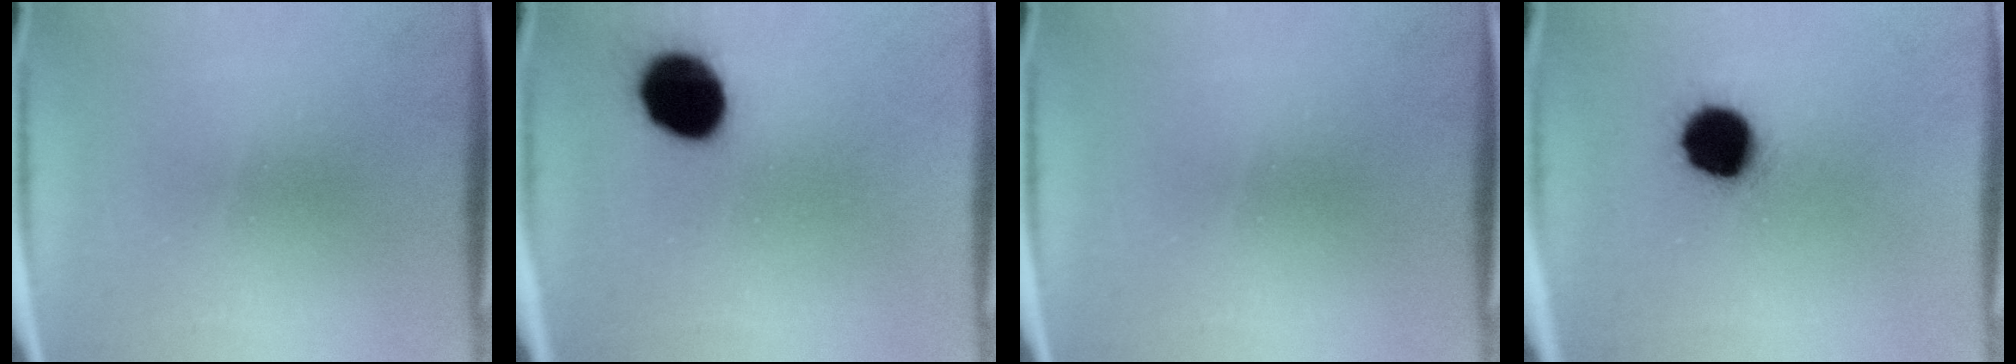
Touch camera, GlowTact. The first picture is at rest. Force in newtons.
{"total": 14.0}
{"total": 0.0}
{"total": 12.3}